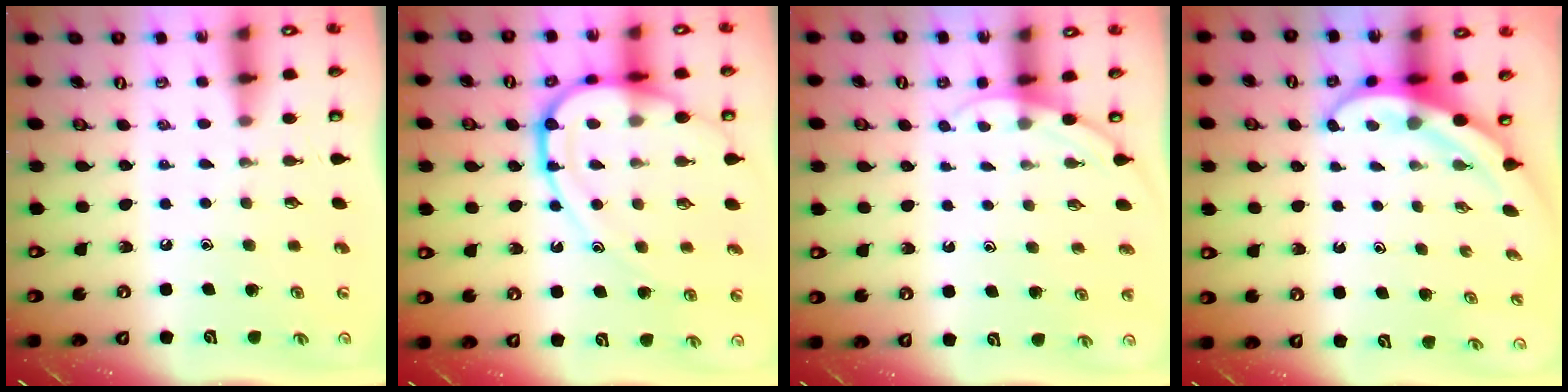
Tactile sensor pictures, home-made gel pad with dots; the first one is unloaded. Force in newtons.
{"total": 14.9, "press": 14.8, "slide": 1.9}
{"total": 3.9, "press": 3.9, "slide": 0.3}
{"total": 4.4, "press": 4.4, "slide": 0.5}